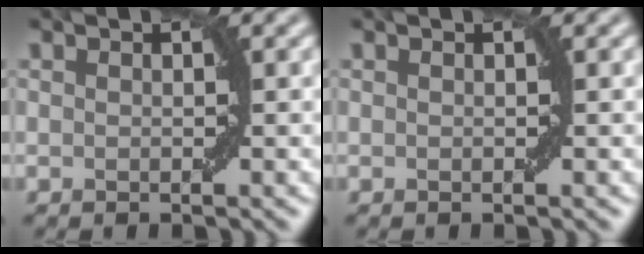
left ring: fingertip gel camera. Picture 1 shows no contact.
{"total": 0.0}